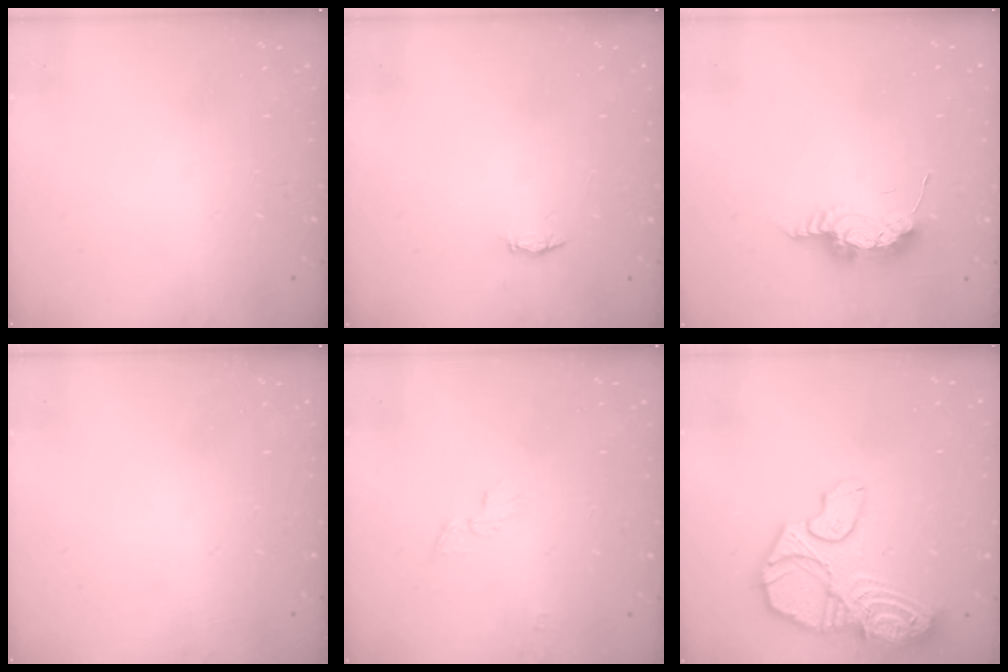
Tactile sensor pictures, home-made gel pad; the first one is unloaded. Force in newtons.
{"total": 2.2, "press": 2.1, "slide": 0.3}
{"total": 8.9, "press": 8.6, "slide": 2.1}
{"total": 0.0}
{"total": 3.9, "press": 3.9, "slide": 0.3}
{"total": 19.7, "press": 19.7, "slide": 1.8}